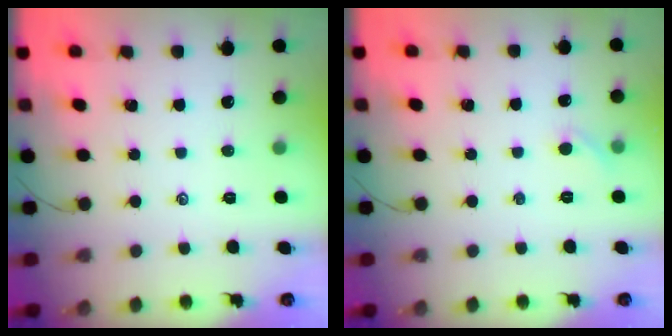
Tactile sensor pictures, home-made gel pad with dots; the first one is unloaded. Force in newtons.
{"total": 4.0, "press": 3.7, "slide": 1.5}